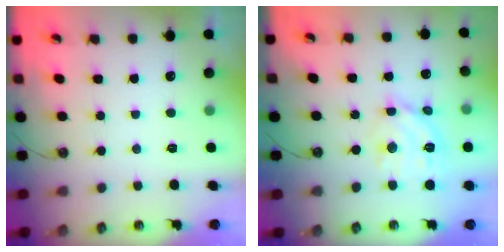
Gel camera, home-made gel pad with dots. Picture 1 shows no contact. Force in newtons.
{"total": 12.7, "press": 12.6, "slide": 1.0}